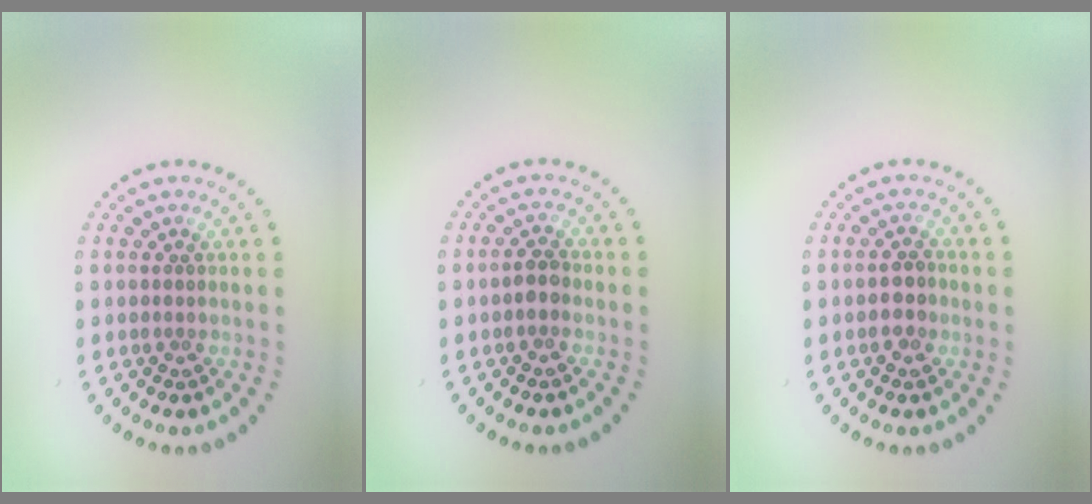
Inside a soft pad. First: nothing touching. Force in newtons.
{"total": 1.3, "press": 1.3, "slide": 0.3}
{"total": 2.1, "press": 2.0, "slide": 0.5}